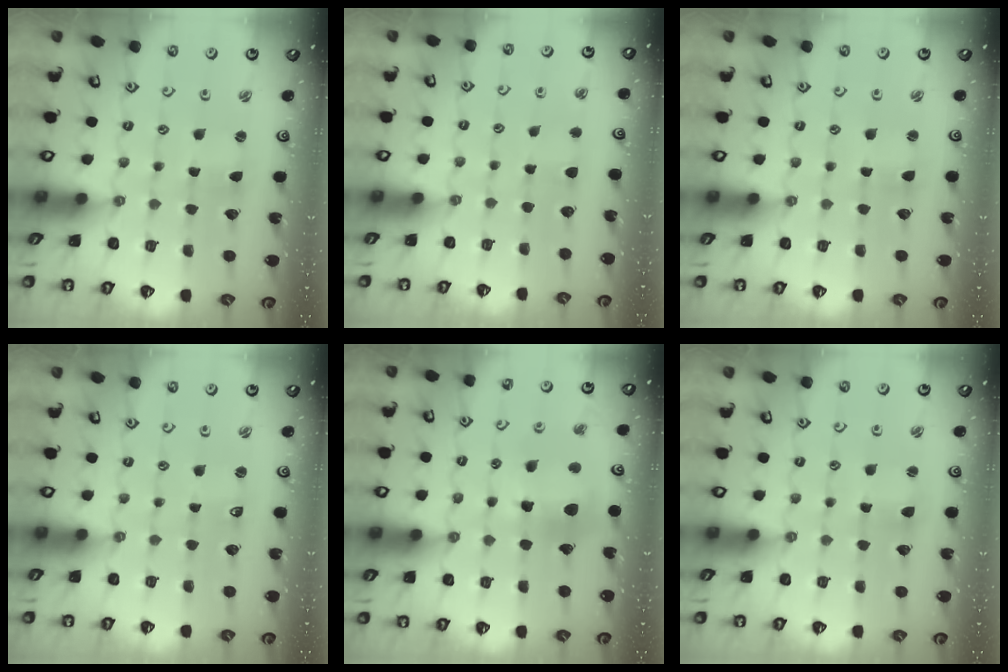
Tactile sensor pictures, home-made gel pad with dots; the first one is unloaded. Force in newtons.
{"total": 3.8, "press": 3.8, "slide": 0.5}
{"total": 1.0, "press": 1.0, "slide": 0.2}
{"total": 1.2, "press": 1.2, "slide": 0.2}
{"total": 12.9, "press": 12.8, "slide": 1.3}
{"total": 2.5, "press": 2.5, "slide": 0.3}